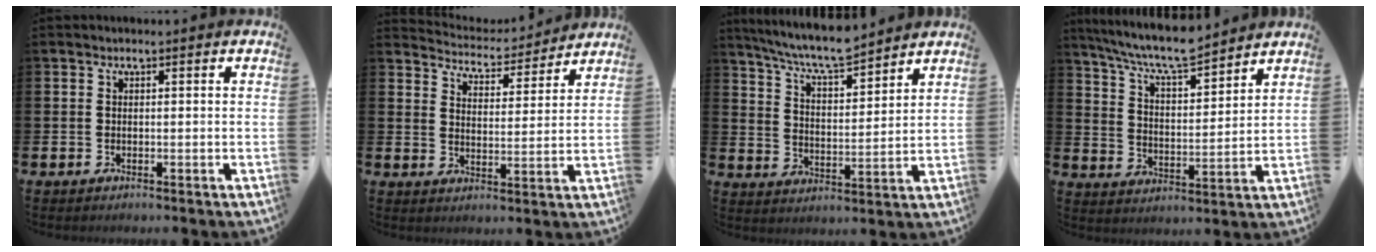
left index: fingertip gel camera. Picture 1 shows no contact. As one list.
[{"total": 4.8, "force": [4.8, 0.9, 0.0], "torque": [-0.018, -0.040, 0.079]}, {"total": 7.6, "force": [7.2, 0.9, 2.5], "torque": [-0.076, -0.042, 0.127]}, {"total": 8.2, "force": [7.7, 1.0, 2.8], "torque": [-0.085, -0.048, 0.136]}]